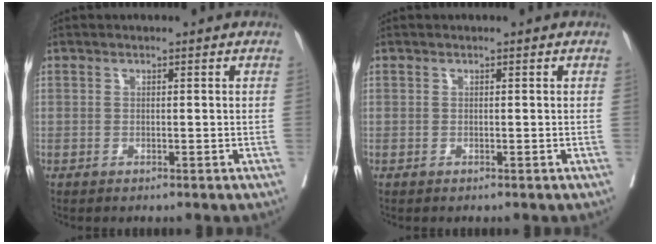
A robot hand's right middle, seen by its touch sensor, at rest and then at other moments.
{"total": 0.0}